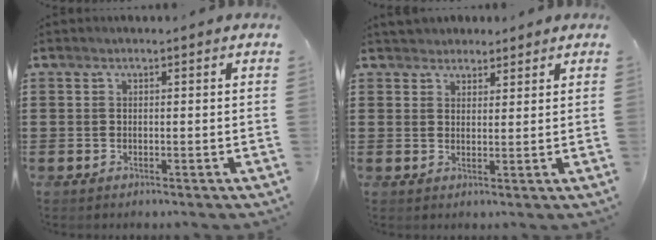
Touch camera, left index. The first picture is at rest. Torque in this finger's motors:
{"motor_torque": [0.59, -0.57, 0.38, 0.04]}